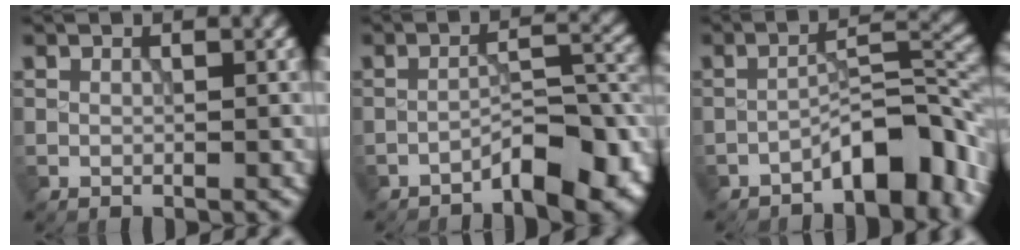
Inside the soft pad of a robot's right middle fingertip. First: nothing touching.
{"total": 6.7, "force": [-4.5, 2.0, 4.6], "torque": [-0.064, 0.013, -0.070]}
{"total": 6.4, "force": [-4.1, 2.0, 4.4], "torque": [-0.058, 0.020, -0.068]}